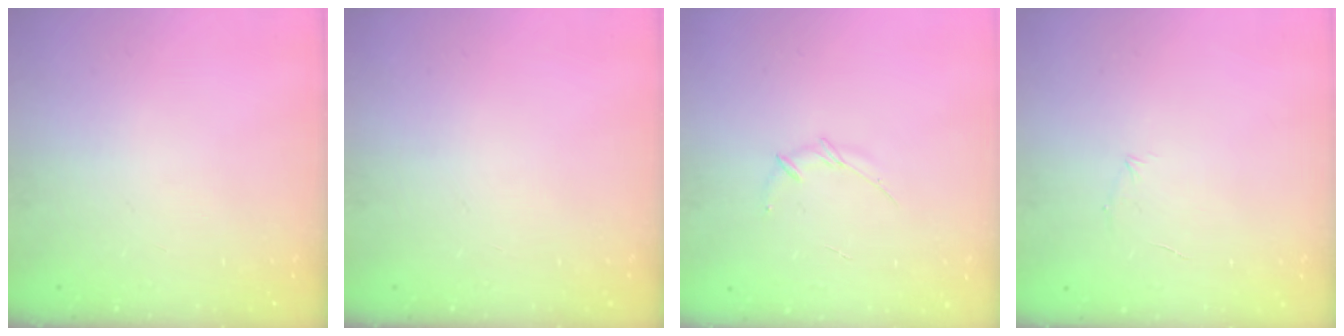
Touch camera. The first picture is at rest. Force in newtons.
{"total": 0.0}
{"total": 4.6, "press": 4.5, "slide": 1.1}
{"total": 3.9, "press": 3.8, "slide": 1.0}